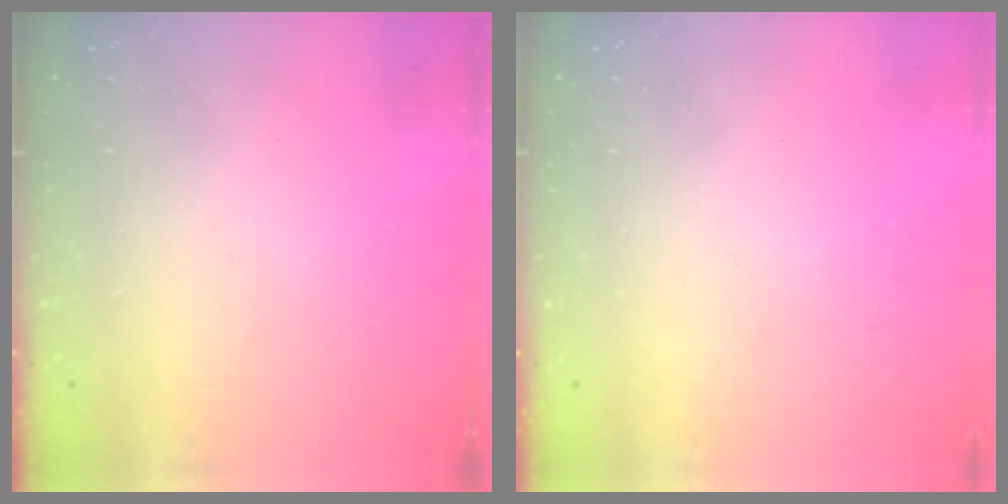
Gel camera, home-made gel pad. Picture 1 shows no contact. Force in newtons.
{"total": 0.0}